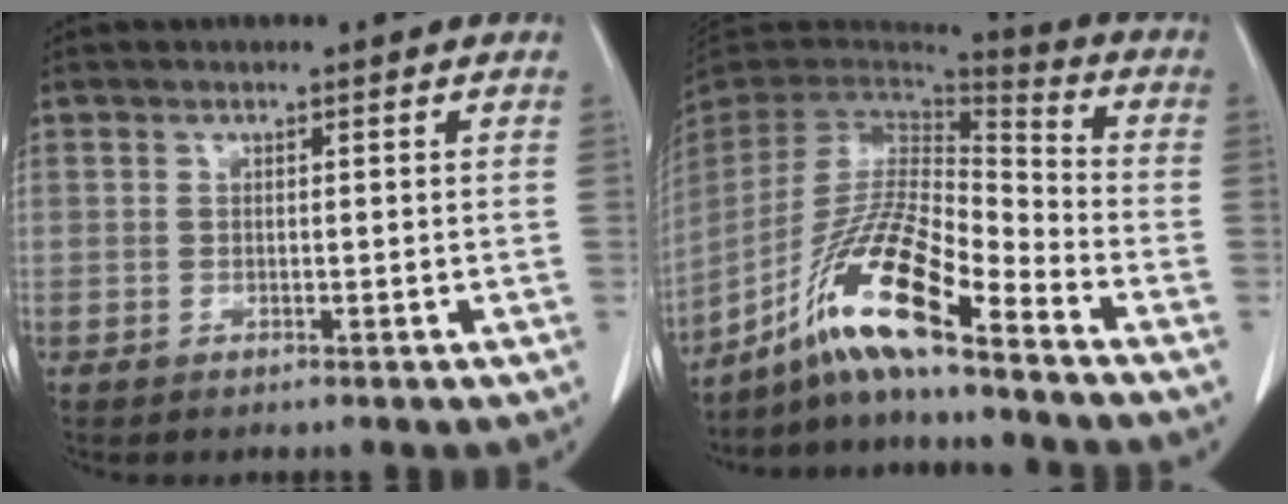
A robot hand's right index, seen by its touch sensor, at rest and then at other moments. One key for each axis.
{"total": 14.0, "fx": -9.3, "fy": 1.1, "fz": 10.4, "tx": -0.200, "ty": -0.003, "tz": -0.175}